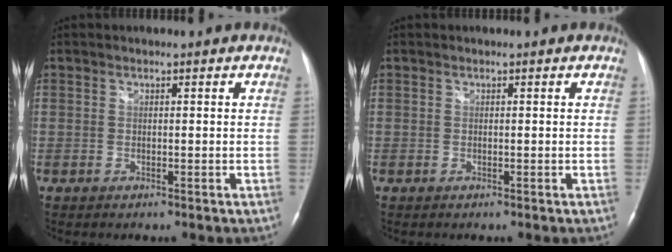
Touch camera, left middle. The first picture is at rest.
{"total": 0.0}